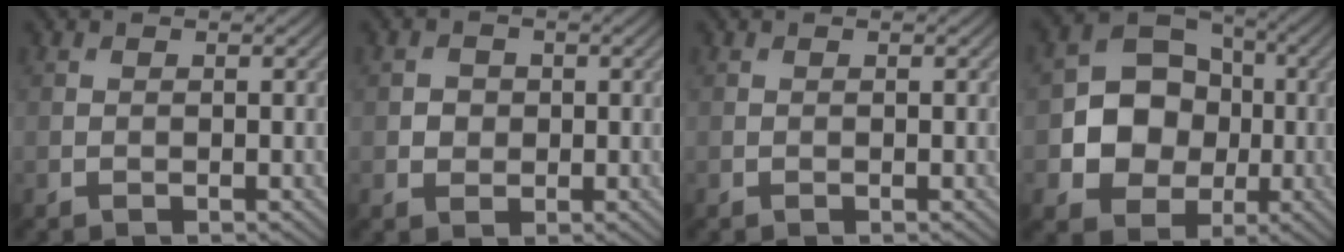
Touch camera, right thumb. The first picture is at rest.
{"total": 1.8, "force": [0.0, 1.7, 0.6], "torque": [-0.011, -0.004, -0.004]}
{"total": 0.0}
{"total": 9.6, "force": [-0.9, 8.1, 5.1], "torque": [-0.097, -0.003, -0.038]}